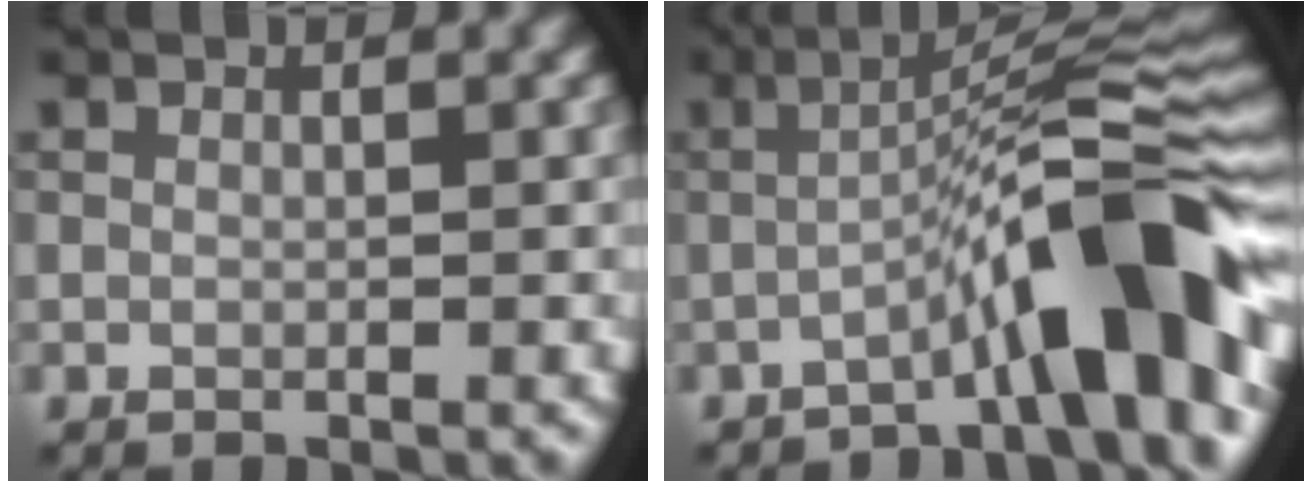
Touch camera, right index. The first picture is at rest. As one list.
[{"total": 9.2, "force": [-4.0, 1.3, 8.2], "torque": [-0.108, 0.027, -0.071]}]